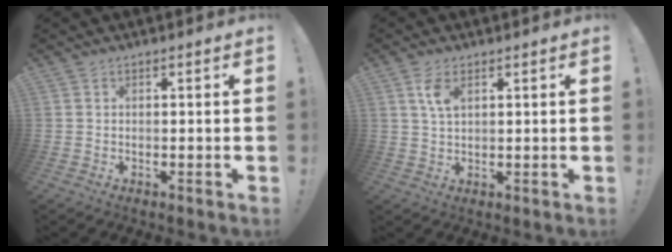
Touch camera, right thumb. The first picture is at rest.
{"total": 4.9, "force": [2.1, 2.4, 3.8], "torque": [-0.067, -0.004, 0.035]}